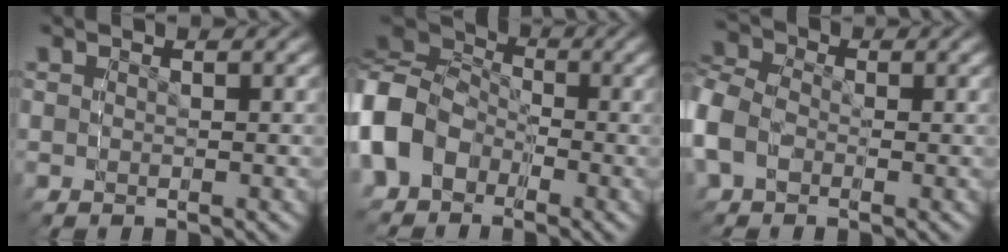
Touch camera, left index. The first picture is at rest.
{"total": 6.4, "force": [-2.4, 5.6, 1.9], "torque": [-0.074, -0.024, -0.037]}
{"total": 5.2, "force": [-1.9, 4.2, 2.4], "torque": [-0.053, -0.020, -0.030]}